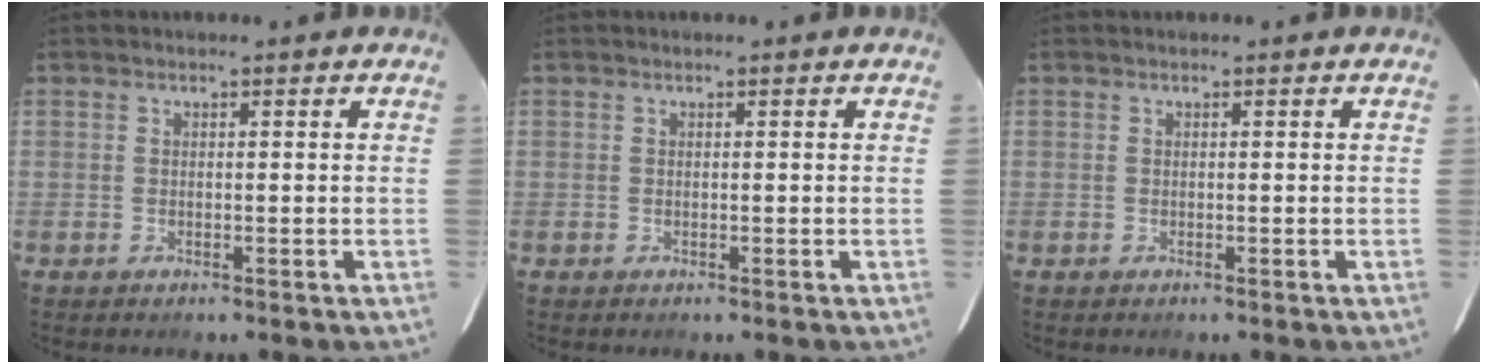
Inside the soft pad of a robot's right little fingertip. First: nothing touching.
{"total": 0.0}
{"total": 0.0}